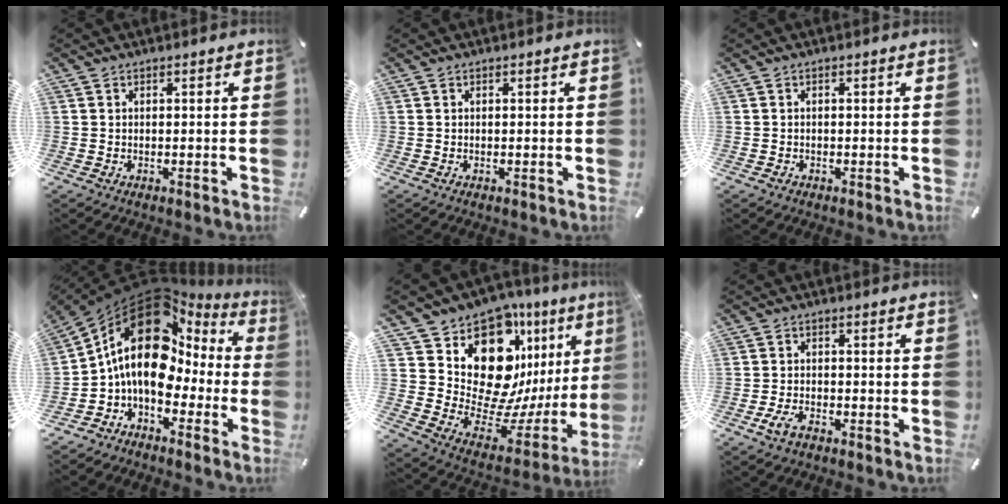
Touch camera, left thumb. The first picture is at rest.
{"total": 0.0}
{"total": 0.5, "force": [-0.2, 0.5, 0.2], "torque": [-0.003, 0.004, -0.006]}
{"total": 18.2, "force": [3.1, 12.2, 13.2], "torque": [-0.252, -0.019, 0.048]}
{"total": 17.8, "force": [9.6, 11.1, 10.0], "torque": [-0.146, -0.108, 0.175]}
{"total": 3.9, "force": [-2.2, 1.9, 2.6], "torque": [-0.061, 0.004, -0.045]}